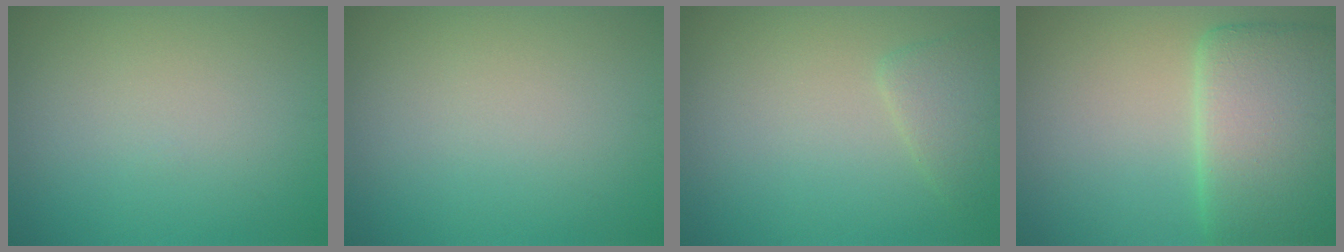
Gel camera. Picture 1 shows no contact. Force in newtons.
{"total": 0.0}
{"total": 2.2, "press": 2.2, "slide": 0.1}
{"total": 9.0, "press": 9.0, "slide": 0.3}